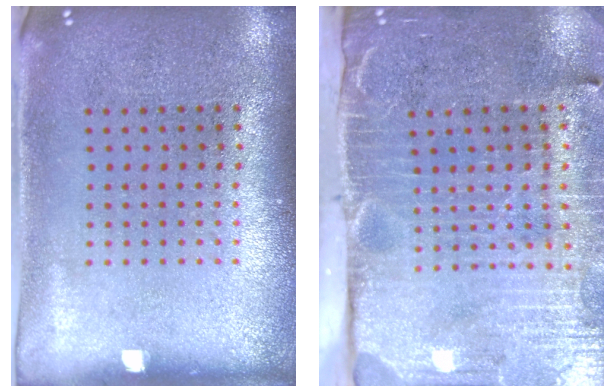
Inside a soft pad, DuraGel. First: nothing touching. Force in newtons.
{"total": 4.8, "press": 3.9, "slide": 2.7}